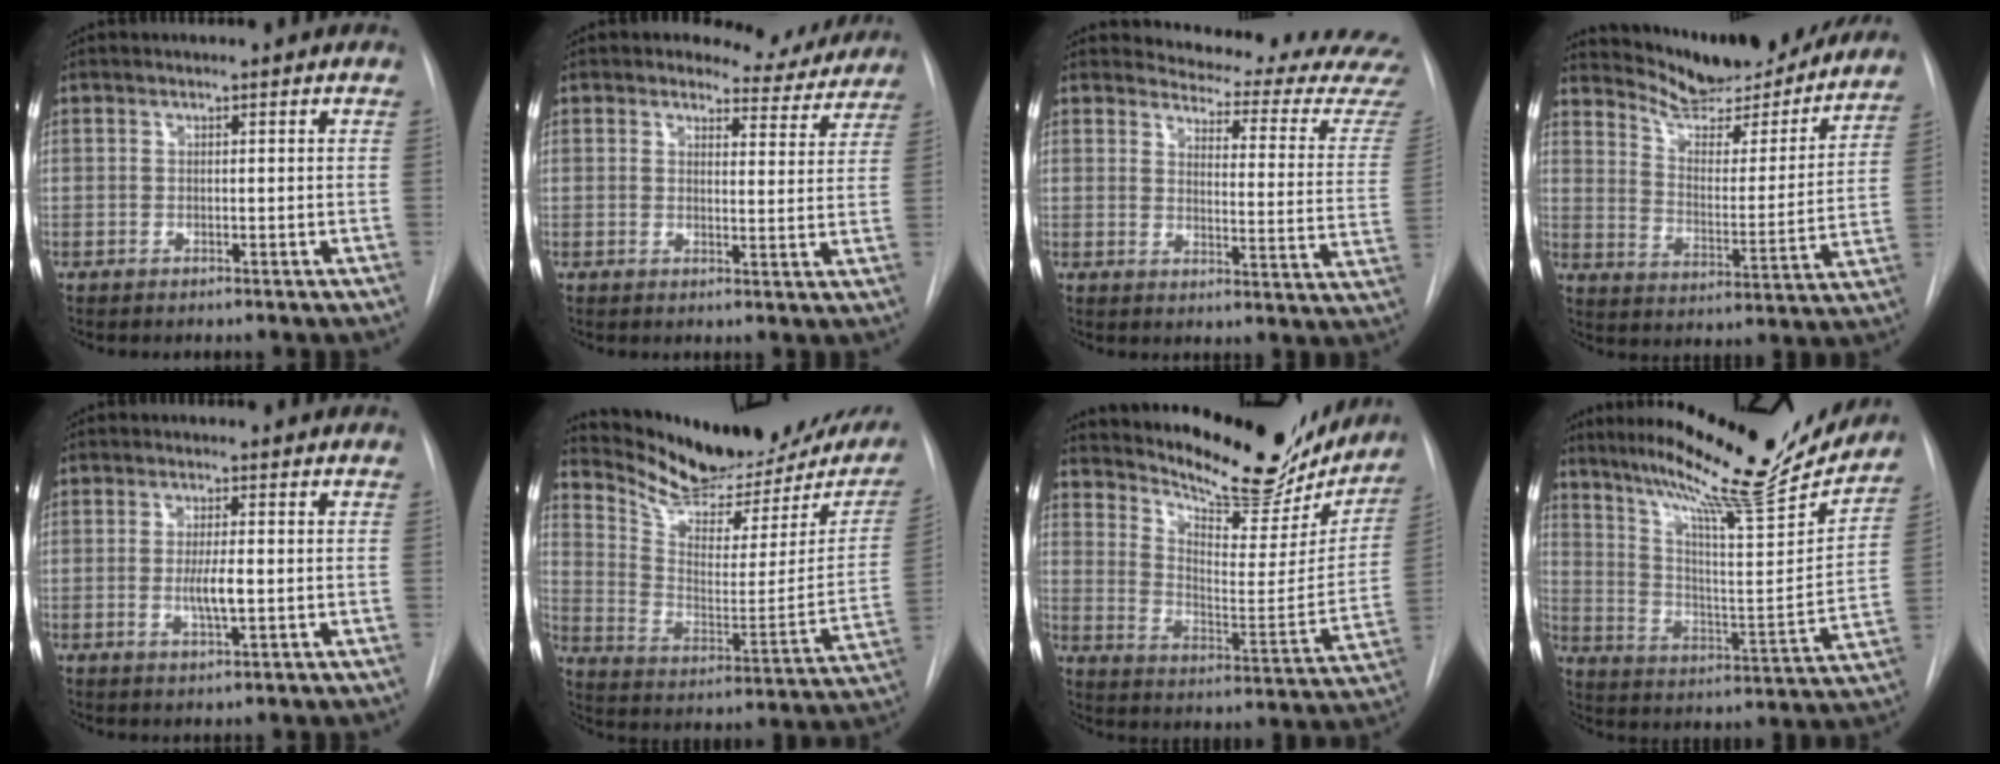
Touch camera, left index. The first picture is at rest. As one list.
[{"total": 6.9, "force": [6.3, 2.8, 0.4], "torque": [0.011, -0.017, 0.063]}, {"total": 18.2, "force": [17.8, 1.6, 3.4], "torque": [-0.030, -0.130, 0.181]}, {"total": 20.6, "force": [19.3, 3.9, 6.2], "torque": [-0.084, -0.039, 0.264]}, {"total": 3.6, "force": [-0.6, 0.5, 3.5], "torque": [-0.066, -0.007, -0.009]}, {"total": 22.4, "force": [19.8, 7.4, 7.5], "torque": [-0.115, -0.040, 0.278]}, {"total": 22.5, "force": [19.8, 6.3, 8.6], "torque": [-0.133, -0.041, 0.269]}, {"total": 22.4, "force": [19.5, 1.4, 10.9], "torque": [-0.179, -0.051, 0.282]}]